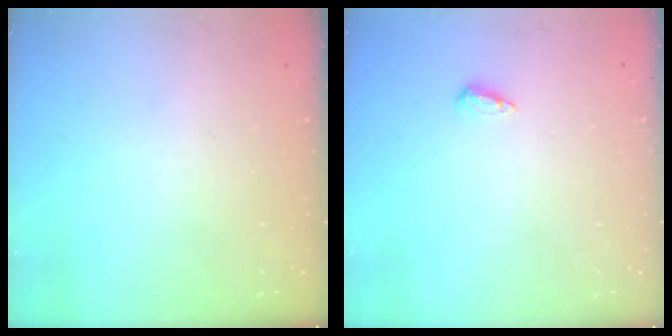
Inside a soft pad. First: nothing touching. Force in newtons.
{"total": 4.1, "press": 4.1, "slide": 0.5}